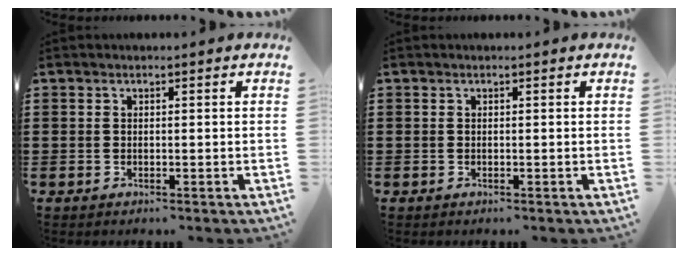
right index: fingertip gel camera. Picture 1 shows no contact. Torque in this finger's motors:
{"motor_torque": [-0.04, 0.05, 0.00, 0.00]}